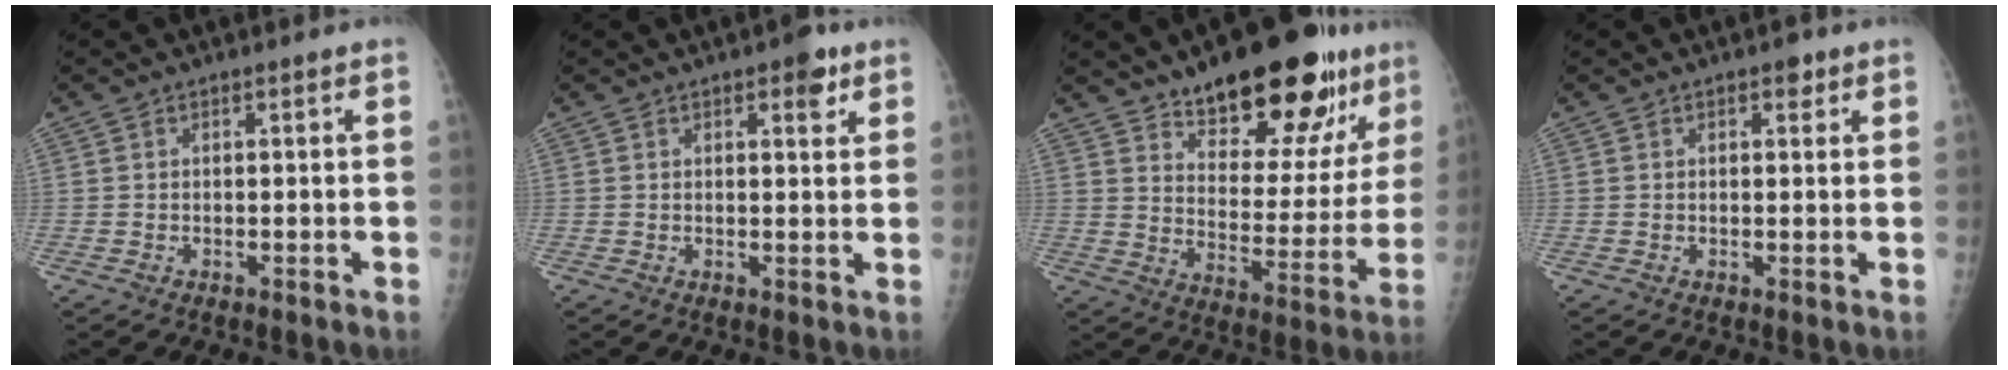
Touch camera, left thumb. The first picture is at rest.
{"total": 3.8, "force": [2.1, 1.6, 2.7], "torque": [-0.022, -0.007, 0.022]}
{"total": 22.0, "force": [15.2, 8.8, 13.2], "torque": [-0.141, -0.081, 0.227]}
{"total": 1.7, "force": [1.0, 0.9, 0.9], "torque": [-0.003, -0.003, 0.011]}